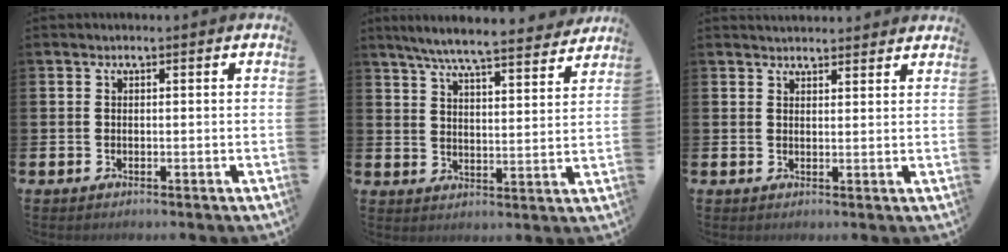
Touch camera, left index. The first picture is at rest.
{"total": 7.3, "force": [6.9, 0.3, 2.6], "torque": [-0.063, -0.046, 0.118]}
{"total": 2.6, "force": [2.6, 0.4, 0.0], "torque": [-0.004, -0.011, 0.047]}